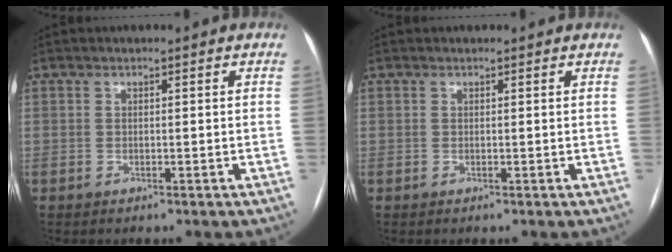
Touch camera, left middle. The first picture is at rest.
{"total": 0.9, "force": [0.9, 0.3, 0.0], "torque": [-0.009, 0.012, 0.010]}